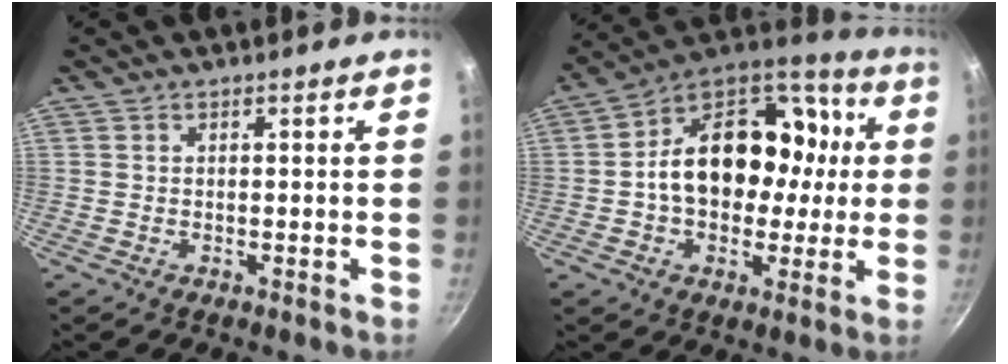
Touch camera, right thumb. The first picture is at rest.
{"total": 21.5, "force": [0.8, 14.6, 15.7], "torque": [-0.202, 0.043, 0.009]}